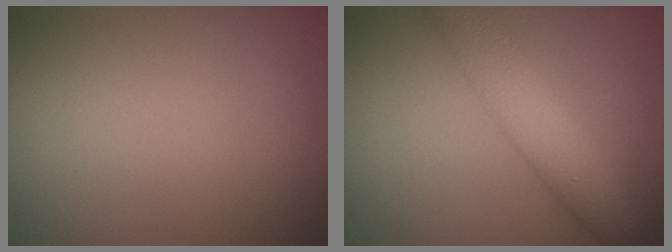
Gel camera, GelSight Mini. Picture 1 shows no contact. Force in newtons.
{"total": 5.2, "press": 5.2, "slide": 0.2}